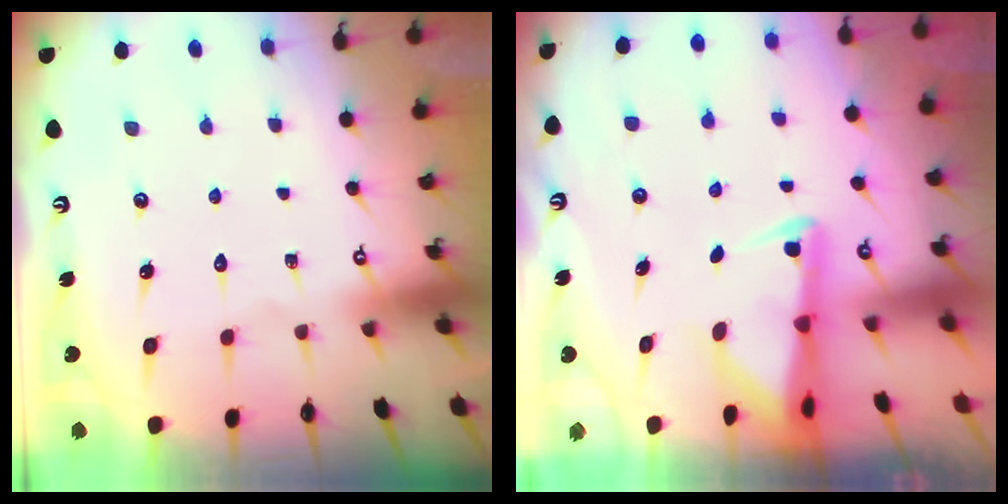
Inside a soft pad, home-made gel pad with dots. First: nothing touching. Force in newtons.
{"total": 2.4, "press": 2.3, "slide": 0.6}